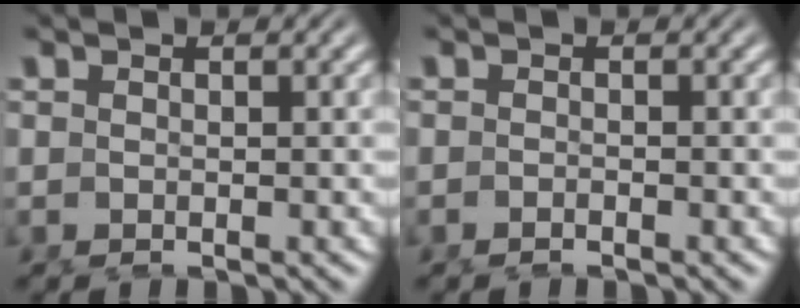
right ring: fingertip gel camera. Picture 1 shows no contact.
{"total": 0.9, "force": [-0.8, -0.5, 0.0], "torque": [0.000, -0.004, -0.013]}